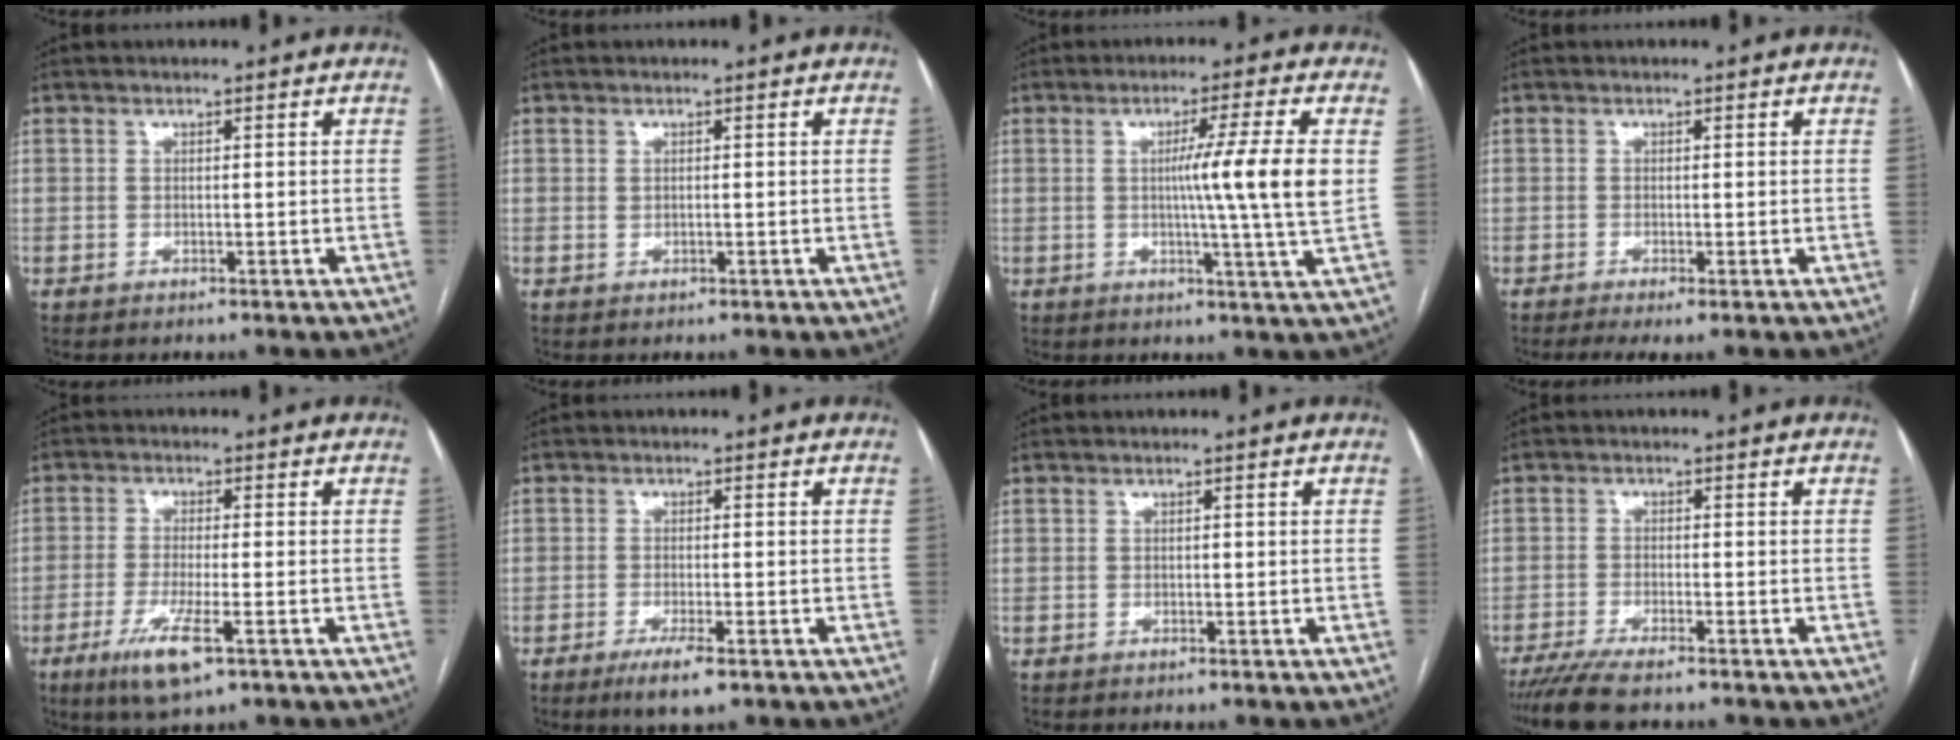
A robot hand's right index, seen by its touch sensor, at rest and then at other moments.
{"total": 0.6, "force": [0.1, 0.4, 0.4], "torque": [-0.010, 0.000, 0.004]}
{"total": 9.8, "force": [0.8, -2.2, 9.5], "torque": [-0.145, -0.009, 0.016]}
{"total": 2.7, "force": [-1.5, 0.3, 2.2], "torque": [-0.036, -0.009, -0.024]}
{"total": 7.3, "force": [-3.7, 0.9, 6.2], "torque": [-0.124, -0.019, -0.063]}
{"total": 4.2, "force": [-2.6, 0.6, 3.3], "torque": [-0.062, -0.008, -0.041]}
{"total": 0.0}
{"total": 6.2, "force": [-5.1, 0.3, 3.5], "torque": [-0.055, -0.015, -0.087]}